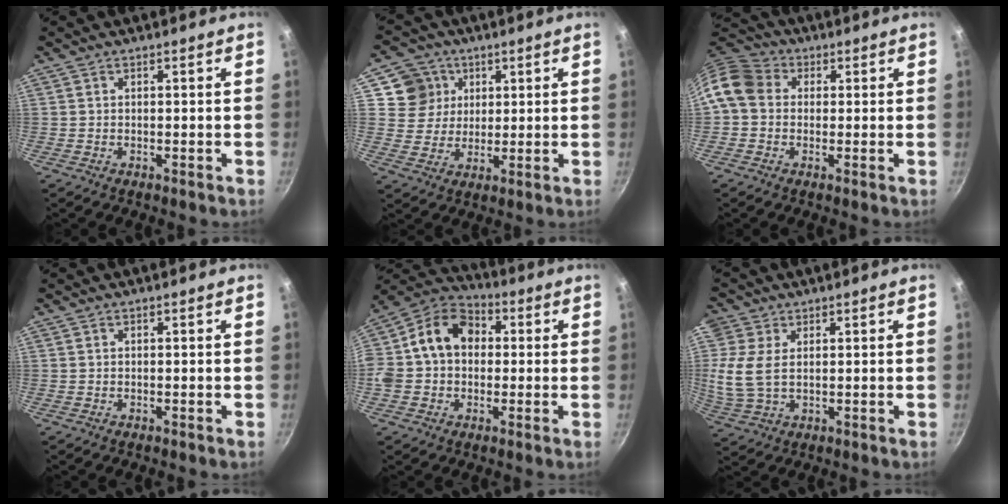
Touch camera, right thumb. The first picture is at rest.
{"total": 8.4, "force": [3.1, 7.6, 1.4], "torque": [0.011, -0.002, 0.051]}
{"total": 9.2, "force": [0.3, 7.4, 5.4], "torque": [-0.098, 0.027, -0.014]}
{"total": 0.0}
{"total": 14.9, "force": [1.2, 11.5, 9.4], "torque": [-0.140, 0.042, -0.002]}
{"total": 8.6, "force": [1.6, 5.8, 6.1], "torque": [-0.133, -0.005, 0.031]}